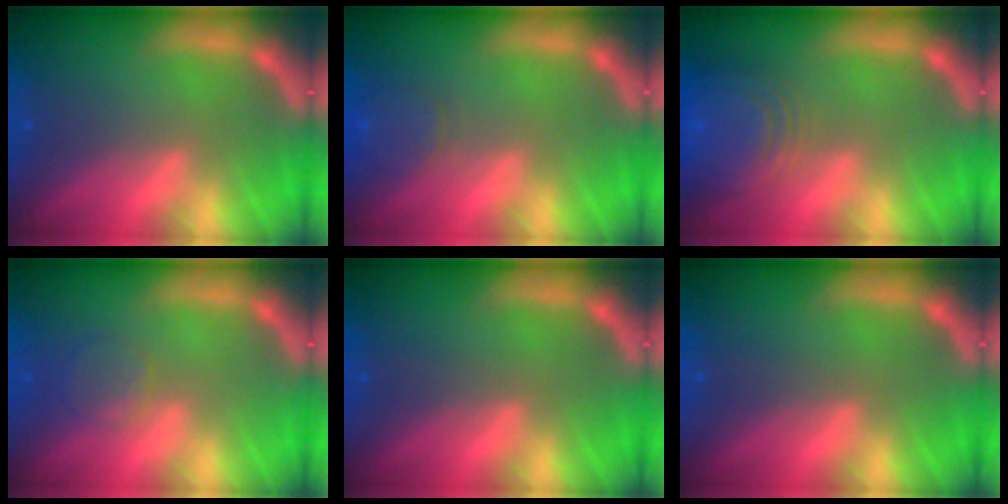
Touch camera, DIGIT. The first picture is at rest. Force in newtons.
{"total": 3.0}
{"total": 9.1}
{"total": 2.4}
{"total": 0.0}
{"total": 0.0}